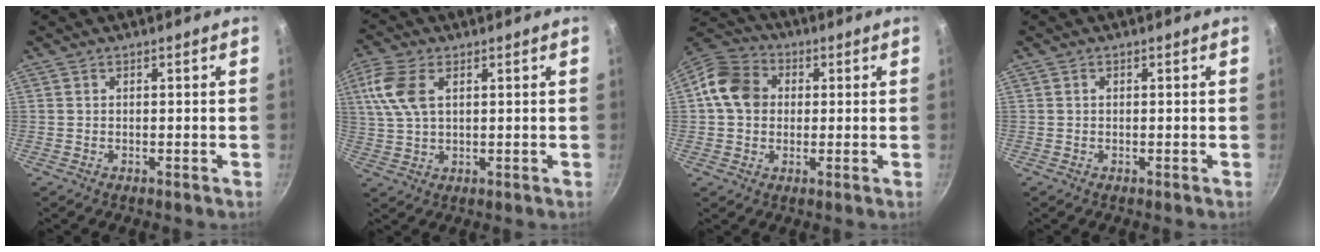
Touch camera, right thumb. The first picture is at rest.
{"total": 8.7, "force": [2.7, 4.9, 6.7], "torque": [-0.142, 0.008, 0.052]}
{"total": 10.1, "force": [1.2, 8.4, 5.4], "torque": [-0.072, 0.015, 0.002]}
{"total": 0.0}